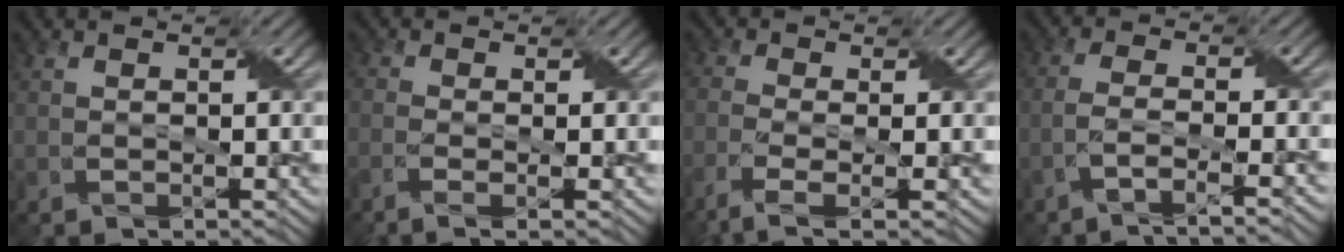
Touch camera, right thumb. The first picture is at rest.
{"total": 2.8, "force": [-1.3, 0.8, 2.3], "torque": [-0.040, 0.001, -0.035]}
{"total": 5.3, "force": [-2.9, 1.6, 4.1], "torque": [-0.086, -0.006, -0.064]}
{"total": 4.8, "force": [-3.2, 0.8, 3.4], "torque": [-0.056, 0.007, -0.071]}